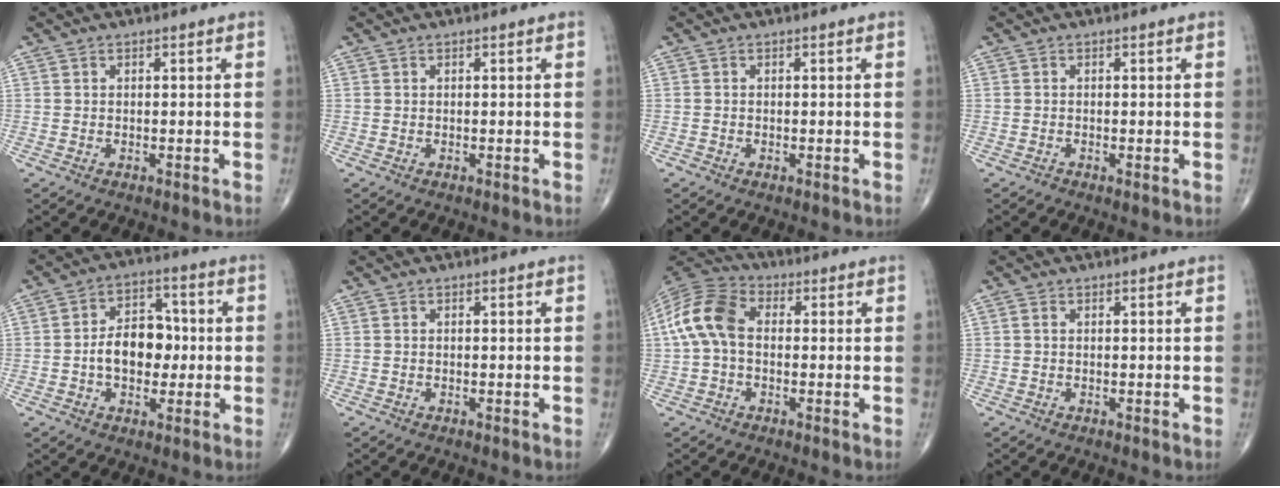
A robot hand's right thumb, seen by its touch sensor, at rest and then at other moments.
{"total": 0.0}
{"total": 0.0}
{"total": 0.5, "force": [-0.2, 0.2, 0.4], "torque": [-0.009, -0.002, -0.007]}
{"total": 10.3, "force": [-0.8, 7.1, 7.5], "torque": [-0.087, 0.025, -0.021]}
{"total": 0.0}
{"total": 10.9, "force": [0.4, 7.3, 8.0], "torque": [-0.163, 0.031, -0.005]}
{"total": 0.5, "force": [0.0, 0.4, 0.4], "torque": [-0.008, 0.000, -0.002]}